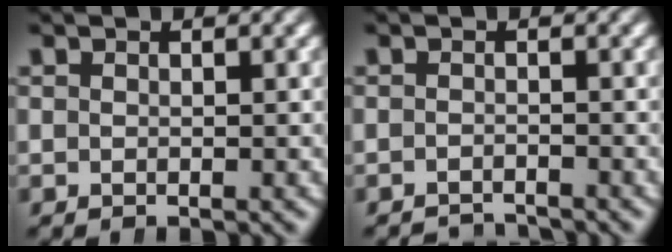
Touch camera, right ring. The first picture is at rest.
{"total": 3.3, "force": [-3.2, -0.1, -0.1], "torque": [0.010, -0.015, -0.050]}